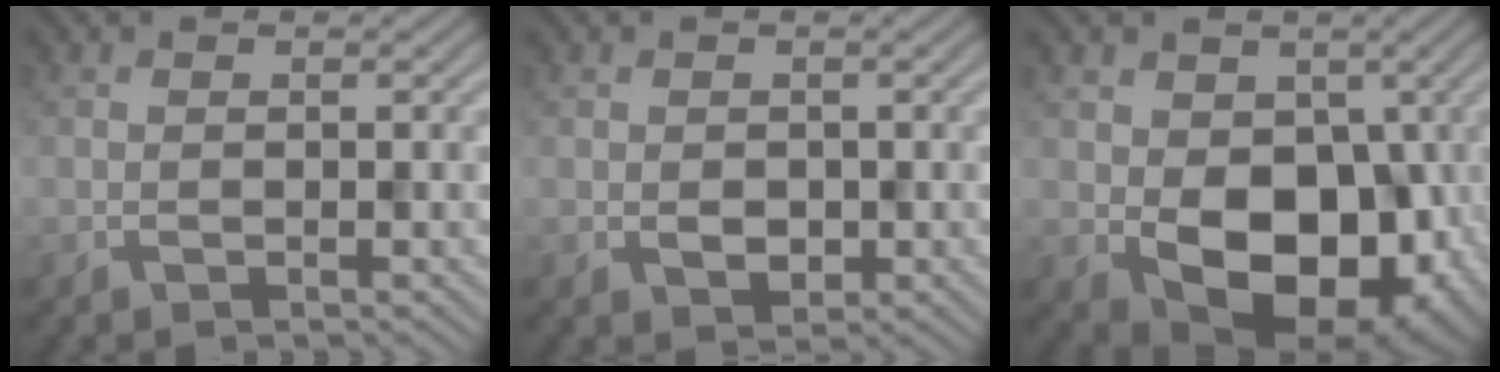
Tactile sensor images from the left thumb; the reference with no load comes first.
{"total": 1.7, "force": [-0.1, 1.4, 1.0], "torque": [-0.025, -0.008, 0.000]}
{"total": 12.6, "force": [-1.6, 8.9, 8.8], "torque": [-0.146, -0.037, -0.019]}